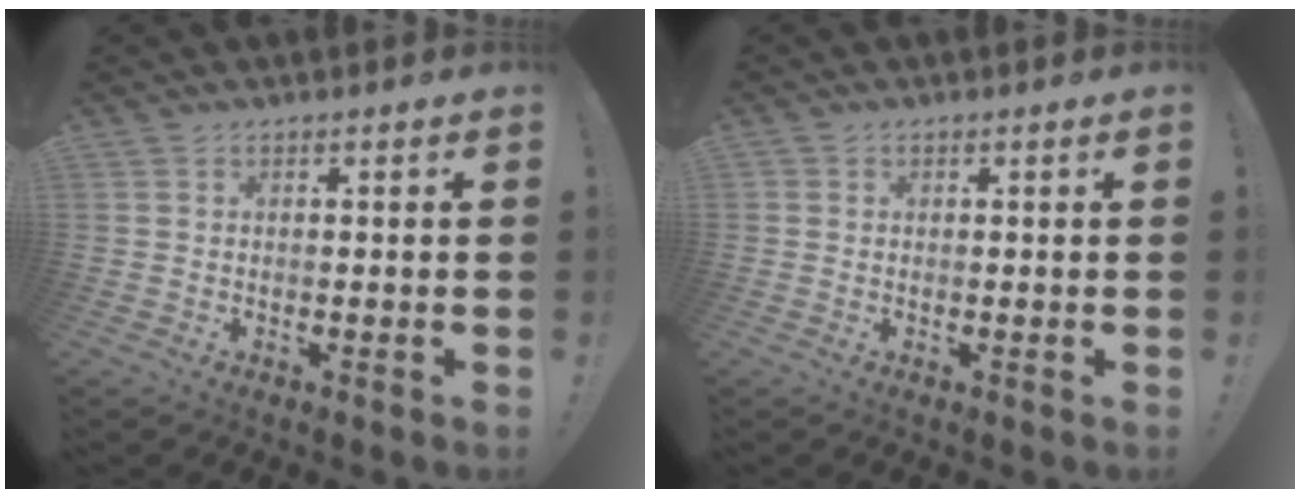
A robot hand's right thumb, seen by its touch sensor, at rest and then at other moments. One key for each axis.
{"total": 0.0}